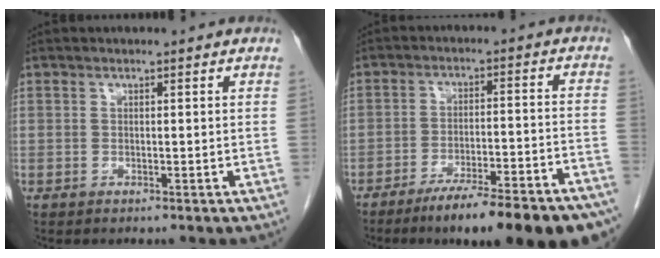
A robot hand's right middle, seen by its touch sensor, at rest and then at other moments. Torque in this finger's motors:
{"motor_torque": [1.10, -1.04, 0.74, 0.09]}